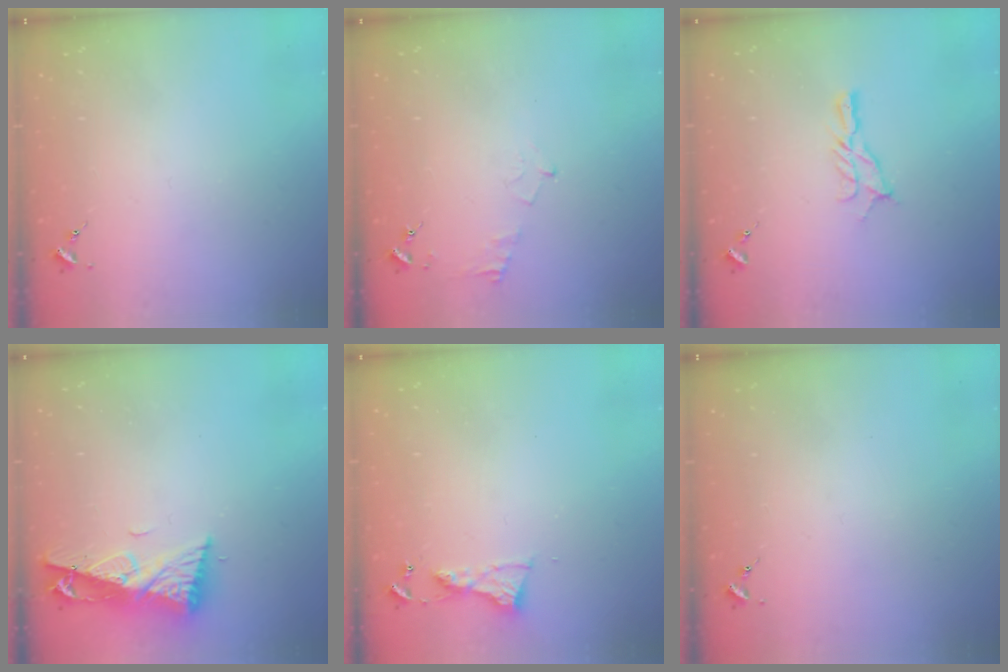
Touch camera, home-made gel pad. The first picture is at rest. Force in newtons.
{"total": 4.5, "press": 4.4, "slide": 0.6}
{"total": 7.2, "press": 7.2, "slide": 0.1}
{"total": 9.3, "press": 9.2, "slide": 1.3}
{"total": 6.0, "press": 6.0, "slide": 0.5}
{"total": 0.0}